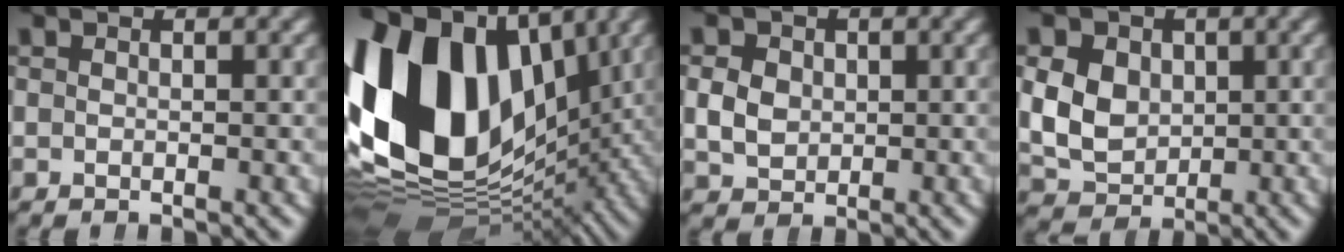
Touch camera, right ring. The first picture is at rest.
{"total": 26.9, "force": [-0.3, 18.1, 19.9], "torque": [-0.348, -0.045, 0.012]}
{"total": 3.7, "force": [0.2, 3.2, 1.8], "torque": [-0.034, -0.007, 0.012]}
{"total": 8.4, "force": [0.3, 7.4, 4.0], "torque": [-0.088, -0.026, 0.012]}